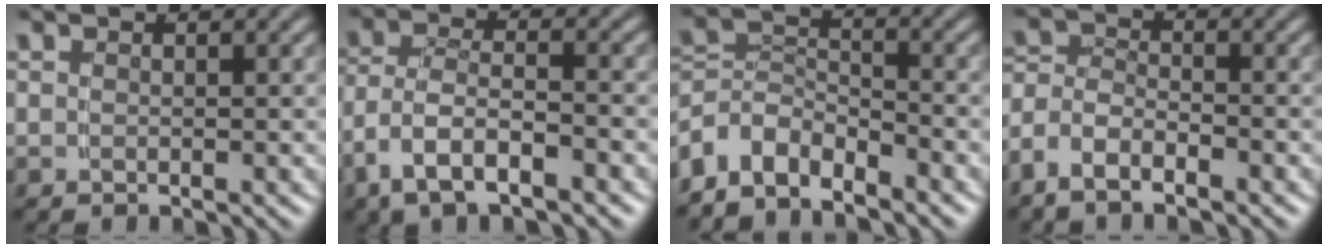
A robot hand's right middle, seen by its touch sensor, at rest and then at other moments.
{"total": 4.5, "force": [-1.7, 2.7, 3.1], "torque": [-0.082, -0.024, -0.020]}
{"total": 6.5, "force": [-3.3, 4.9, 2.9], "torque": [-0.077, -0.032, -0.052]}
{"total": 4.0, "force": [-2.2, 2.8, 1.9], "torque": [-0.054, -0.017, -0.038]}